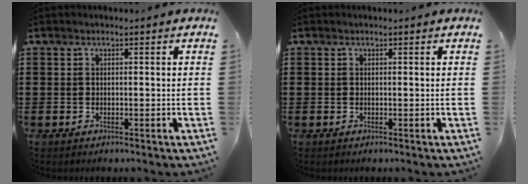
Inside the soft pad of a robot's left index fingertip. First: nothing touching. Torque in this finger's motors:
{"motor_torque": [0.08, 0.00, -0.01, -0.01]}